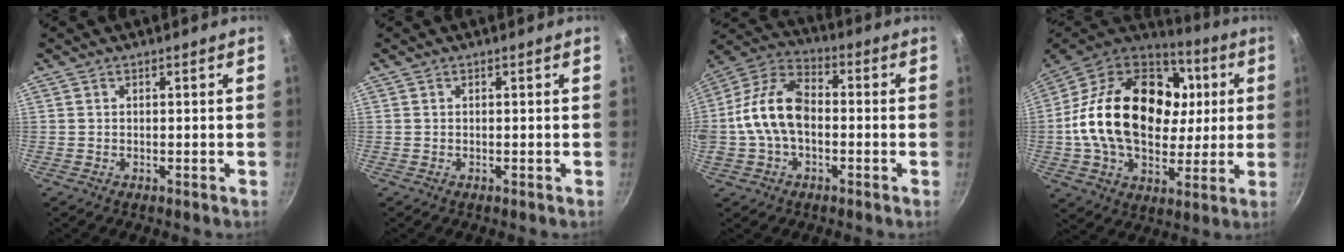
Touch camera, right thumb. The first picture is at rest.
{"total": 0.0}
{"total": 14.0, "force": [-1.2, 8.7, 10.8], "torque": [-0.189, 0.042, -0.040]}
{"total": 30.1, "force": [3.2, 21.0, 21.3], "torque": [-0.354, 0.022, 0.052]}